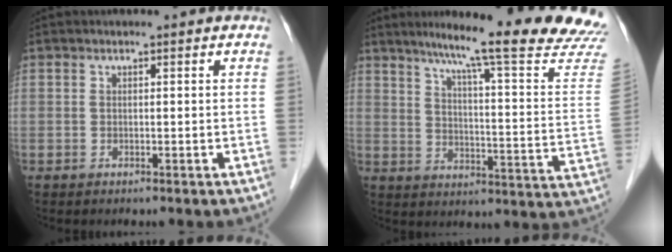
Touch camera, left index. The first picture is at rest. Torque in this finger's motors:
{"motor_torque": [0.23, -1.45, 0.13, 0.06]}